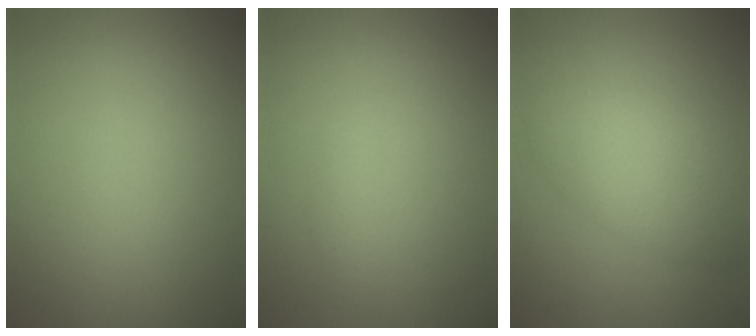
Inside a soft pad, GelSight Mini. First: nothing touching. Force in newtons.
{"total": 0.6, "press": 0.6, "slide": 0.0}
{"total": 4.6, "press": 4.6, "slide": 0.1}